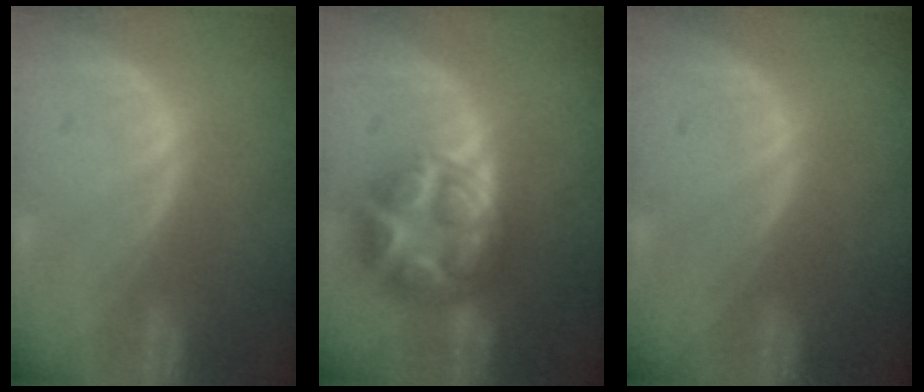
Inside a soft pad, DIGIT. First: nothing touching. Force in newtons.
{"total": 8.8, "press": 8.8, "slide": 0.6}
{"total": 0.0}